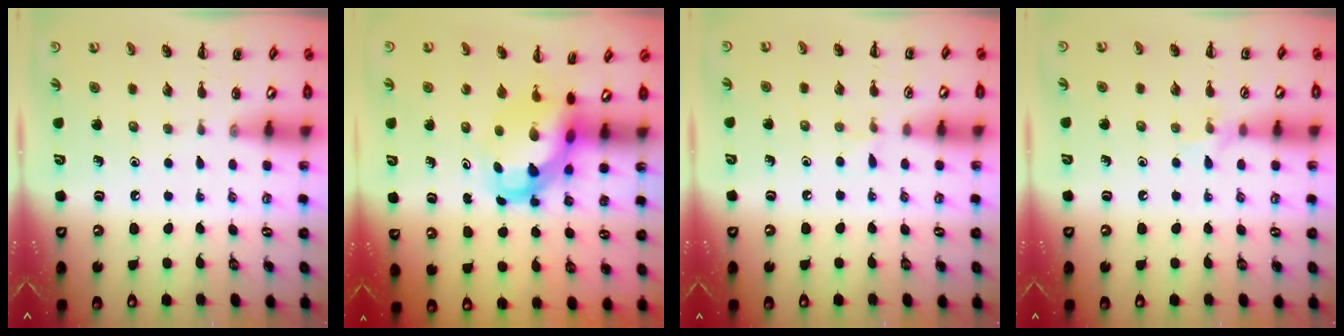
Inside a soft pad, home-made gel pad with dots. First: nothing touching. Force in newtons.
{"total": 5.0, "press": 4.8, "slide": 1.1}
{"total": 4.5, "press": 4.2, "slide": 1.5}
{"total": 4.5, "press": 4.4, "slide": 1.1}